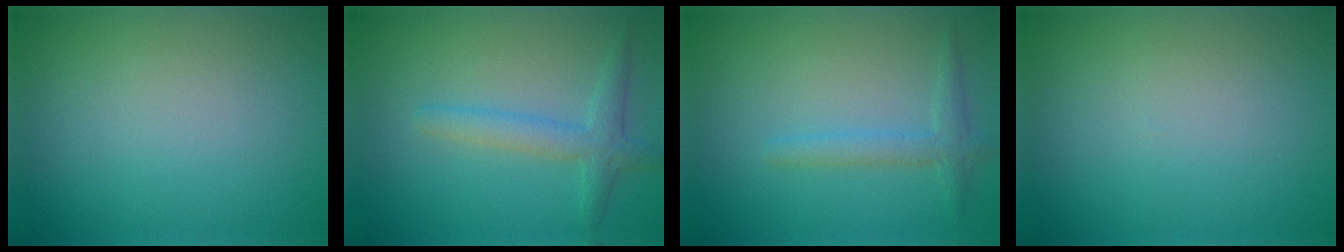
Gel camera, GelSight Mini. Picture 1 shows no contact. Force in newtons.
{"total": 2.8, "press": 2.7, "slide": 0.2}
{"total": 1.9, "press": 1.9, "slide": 0.1}
{"total": 0.0}